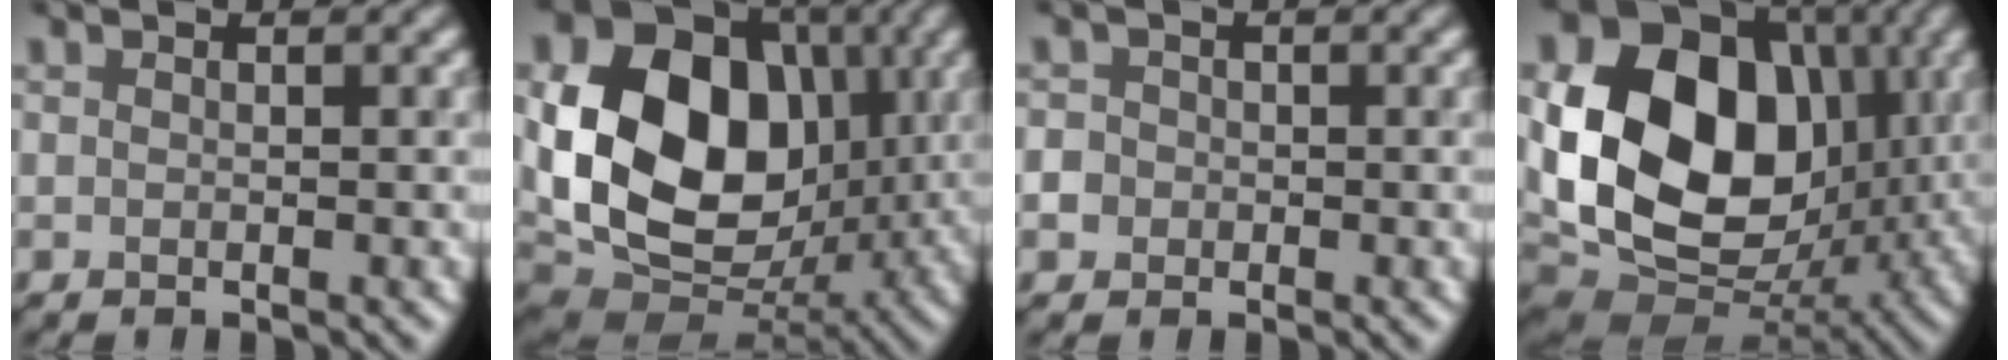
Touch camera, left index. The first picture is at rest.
{"total": 14.1, "force": [1.5, 10.9, 8.8], "torque": [-0.152, -0.009, 0.022]}
{"total": 1.7, "force": [-0.6, 1.6, 0.1], "torque": [0.009, 0.005, -0.012]}
{"total": 15.7, "force": [1.9, 12.1, 9.8], "torque": [-0.180, -0.009, 0.031]}